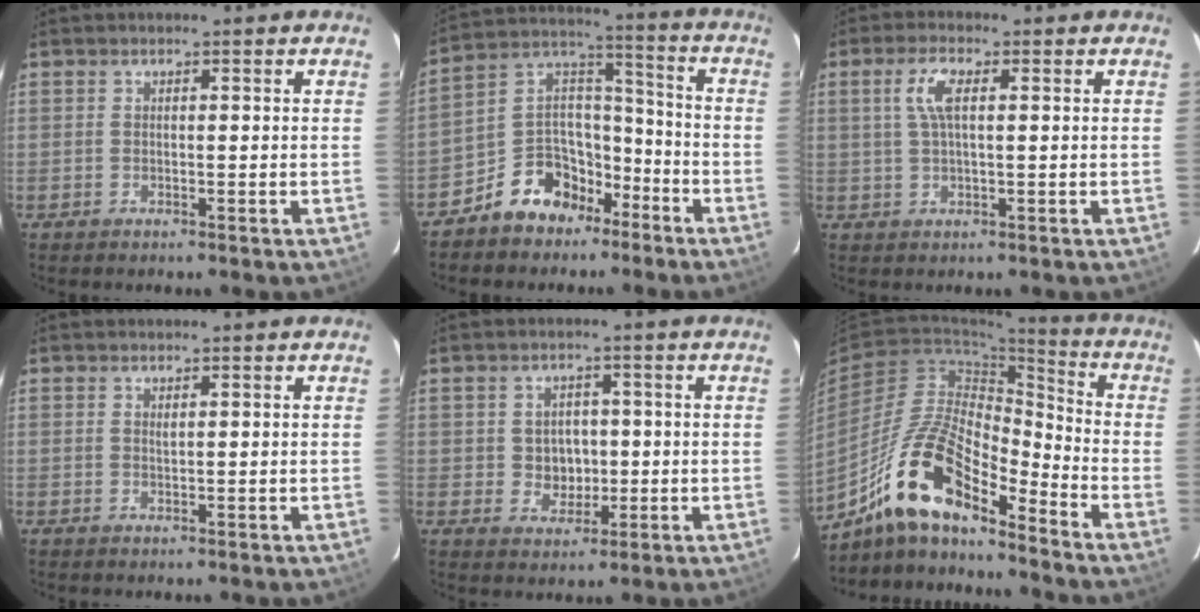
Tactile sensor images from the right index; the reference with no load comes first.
{"total": 11.8, "force": [-7.8, 8.1, 3.7], "torque": [-0.079, 0.065, -0.128]}
{"total": 4.7, "force": [1.2, 1.5, 4.3], "torque": [-0.086, 0.008, 0.025]}
{"total": 0.7, "force": [0.4, 0.2, 0.5], "torque": [-0.007, 0.002, 0.008]}
{"total": 4.8, "force": [-0.1, 4.4, 1.9], "torque": [-0.036, 0.009, 0.006]}
{"total": 16.3, "force": [-11.9, 4.6, 10.3], "torque": [-0.194, -0.001, -0.227]}